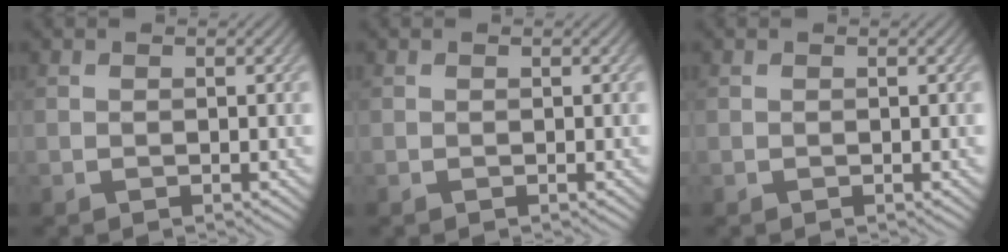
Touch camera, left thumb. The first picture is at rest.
{"total": 0.0}
{"total": 0.0}